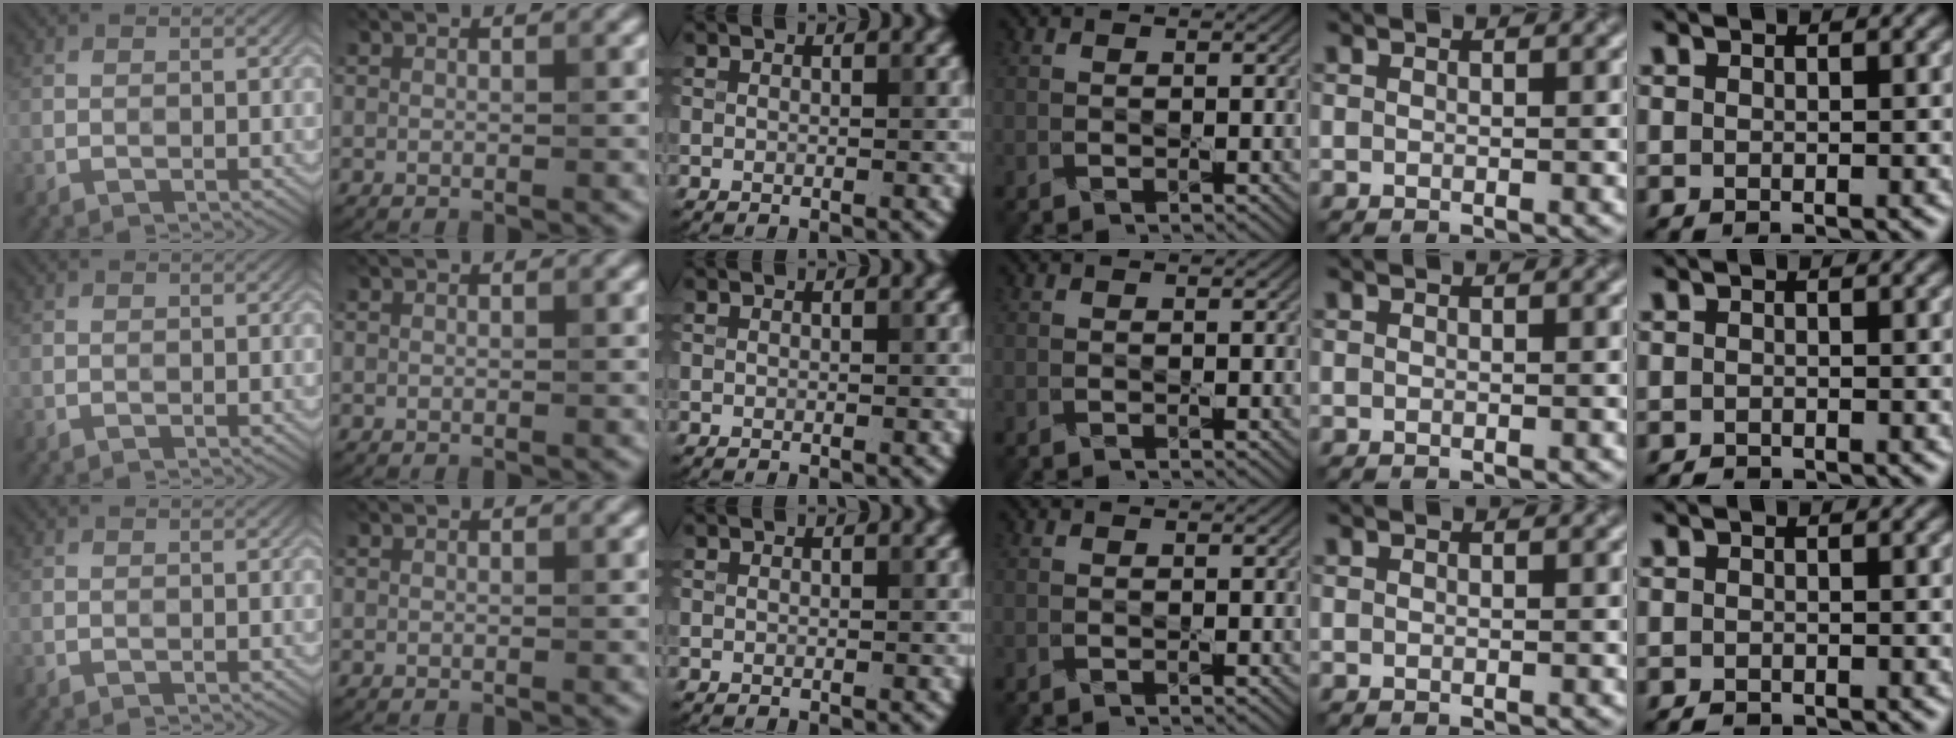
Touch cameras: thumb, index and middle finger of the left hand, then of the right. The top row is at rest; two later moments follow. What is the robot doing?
{"motion": "press", "object": "keyboard"}